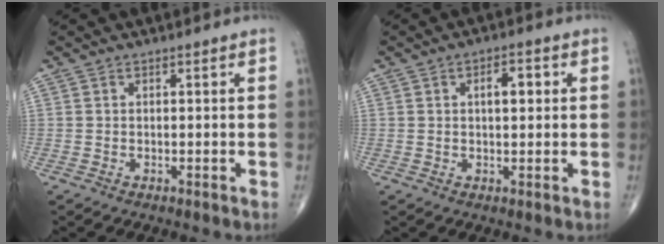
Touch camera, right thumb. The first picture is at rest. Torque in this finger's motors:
{"motor_torque": [0.65, 2.16, 0.51, 0.02, 0.01]}